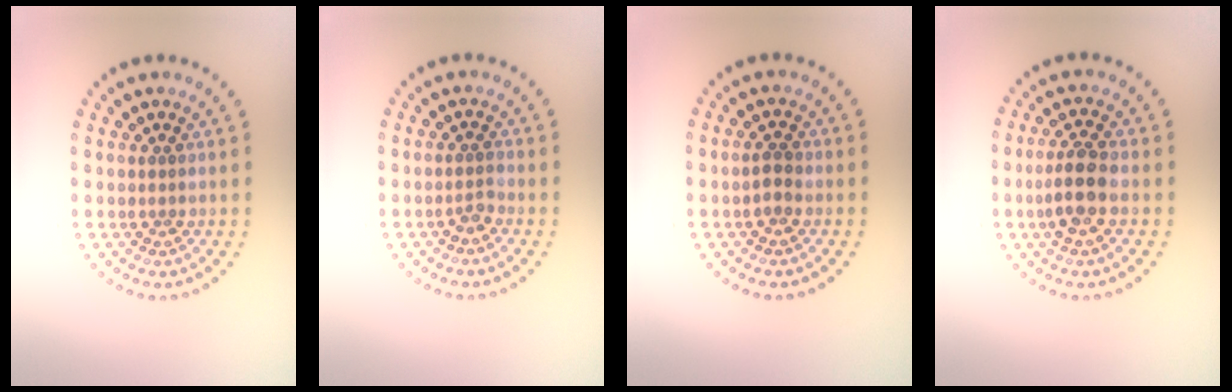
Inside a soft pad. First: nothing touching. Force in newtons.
{"total": 1.1, "press": 0.8, "slide": 0.7}
{"total": 1.5, "press": 1.4, "slide": 0.2}
{"total": 3.5, "press": 3.4, "slide": 1.0}